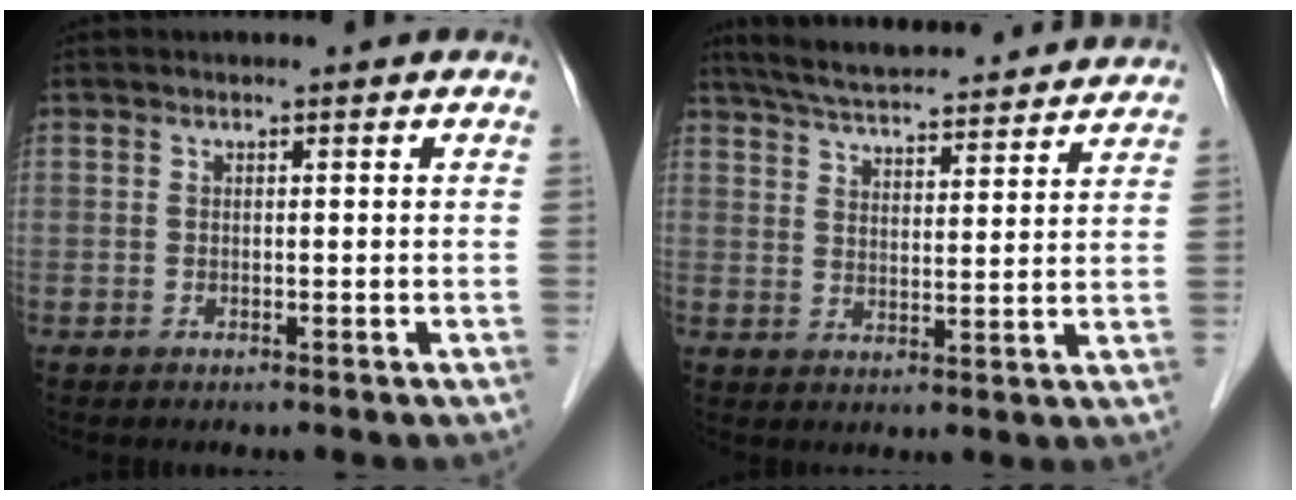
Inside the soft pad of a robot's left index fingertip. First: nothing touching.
{"total": 20.1, "force": [18.6, 2.7, 7.2], "torque": [-0.117, 0.029, 0.257]}